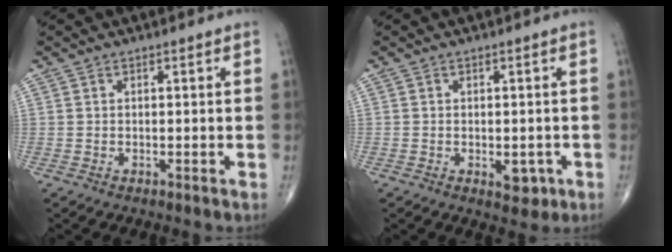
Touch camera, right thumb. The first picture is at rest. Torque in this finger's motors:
{"motor_torque": [2.66, 2.35, 0.77, -0.94, 0.29]}